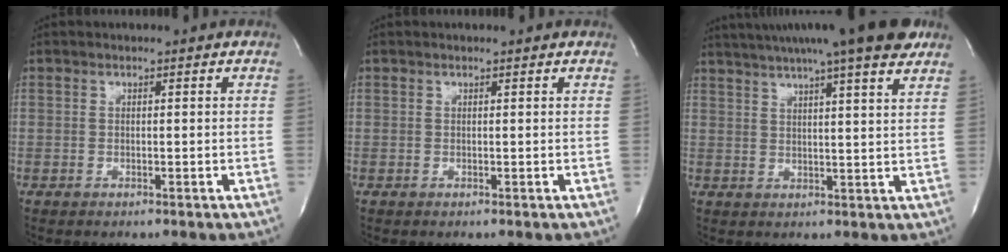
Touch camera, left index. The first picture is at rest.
{"total": 0.0}
{"total": 16.6, "force": [13.3, 0.6, 10.0], "torque": [-0.164, 0.019, 0.177]}